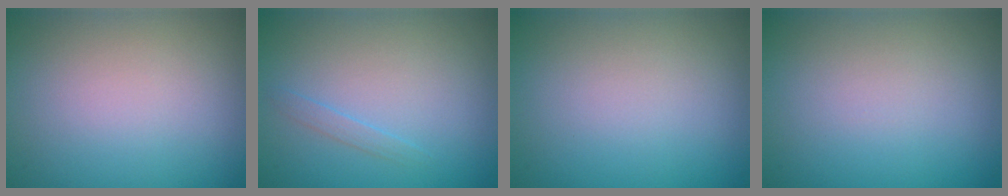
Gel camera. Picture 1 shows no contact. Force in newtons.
{"total": 0.8, "press": 0.8, "slide": 0.1}
{"total": 0.0}
{"total": 0.0}